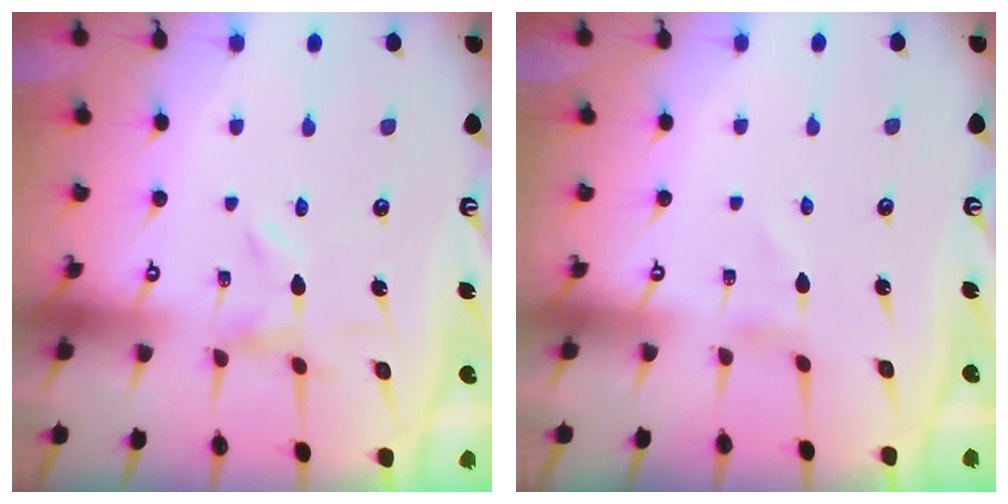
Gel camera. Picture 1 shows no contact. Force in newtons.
{"total": 1.3, "press": 1.2, "slide": 0.1}